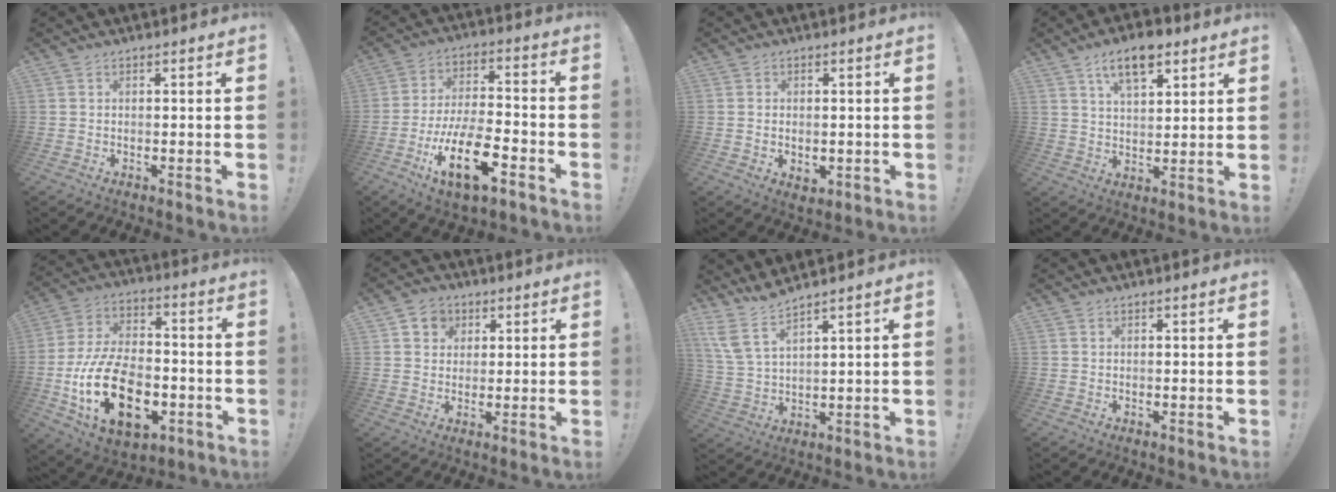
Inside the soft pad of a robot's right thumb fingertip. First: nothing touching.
{"total": 17.5, "force": [-8.4, 6.6, 13.9], "torque": [-0.255, 0.042, -0.137]}
{"total": 2.0, "force": [0.6, 1.4, 1.3], "torque": [-0.012, -0.007, 0.008]}
{"total": 10.0, "force": [6.1, 4.7, 6.4], "torque": [-0.102, -0.017, 0.109]}
{"total": 24.1, "force": [-7.9, 14.5, 17.6], "torque": [-0.325, 0.046, -0.119]}
{"total": 5.7, "force": [2.3, 5.0, 1.4], "torque": [-0.014, -0.010, 0.043]}
{"total": 7.3, "force": [5.6, 1.9, 4.2], "torque": [-0.099, -0.022, 0.112]}
{"total": 0.0}